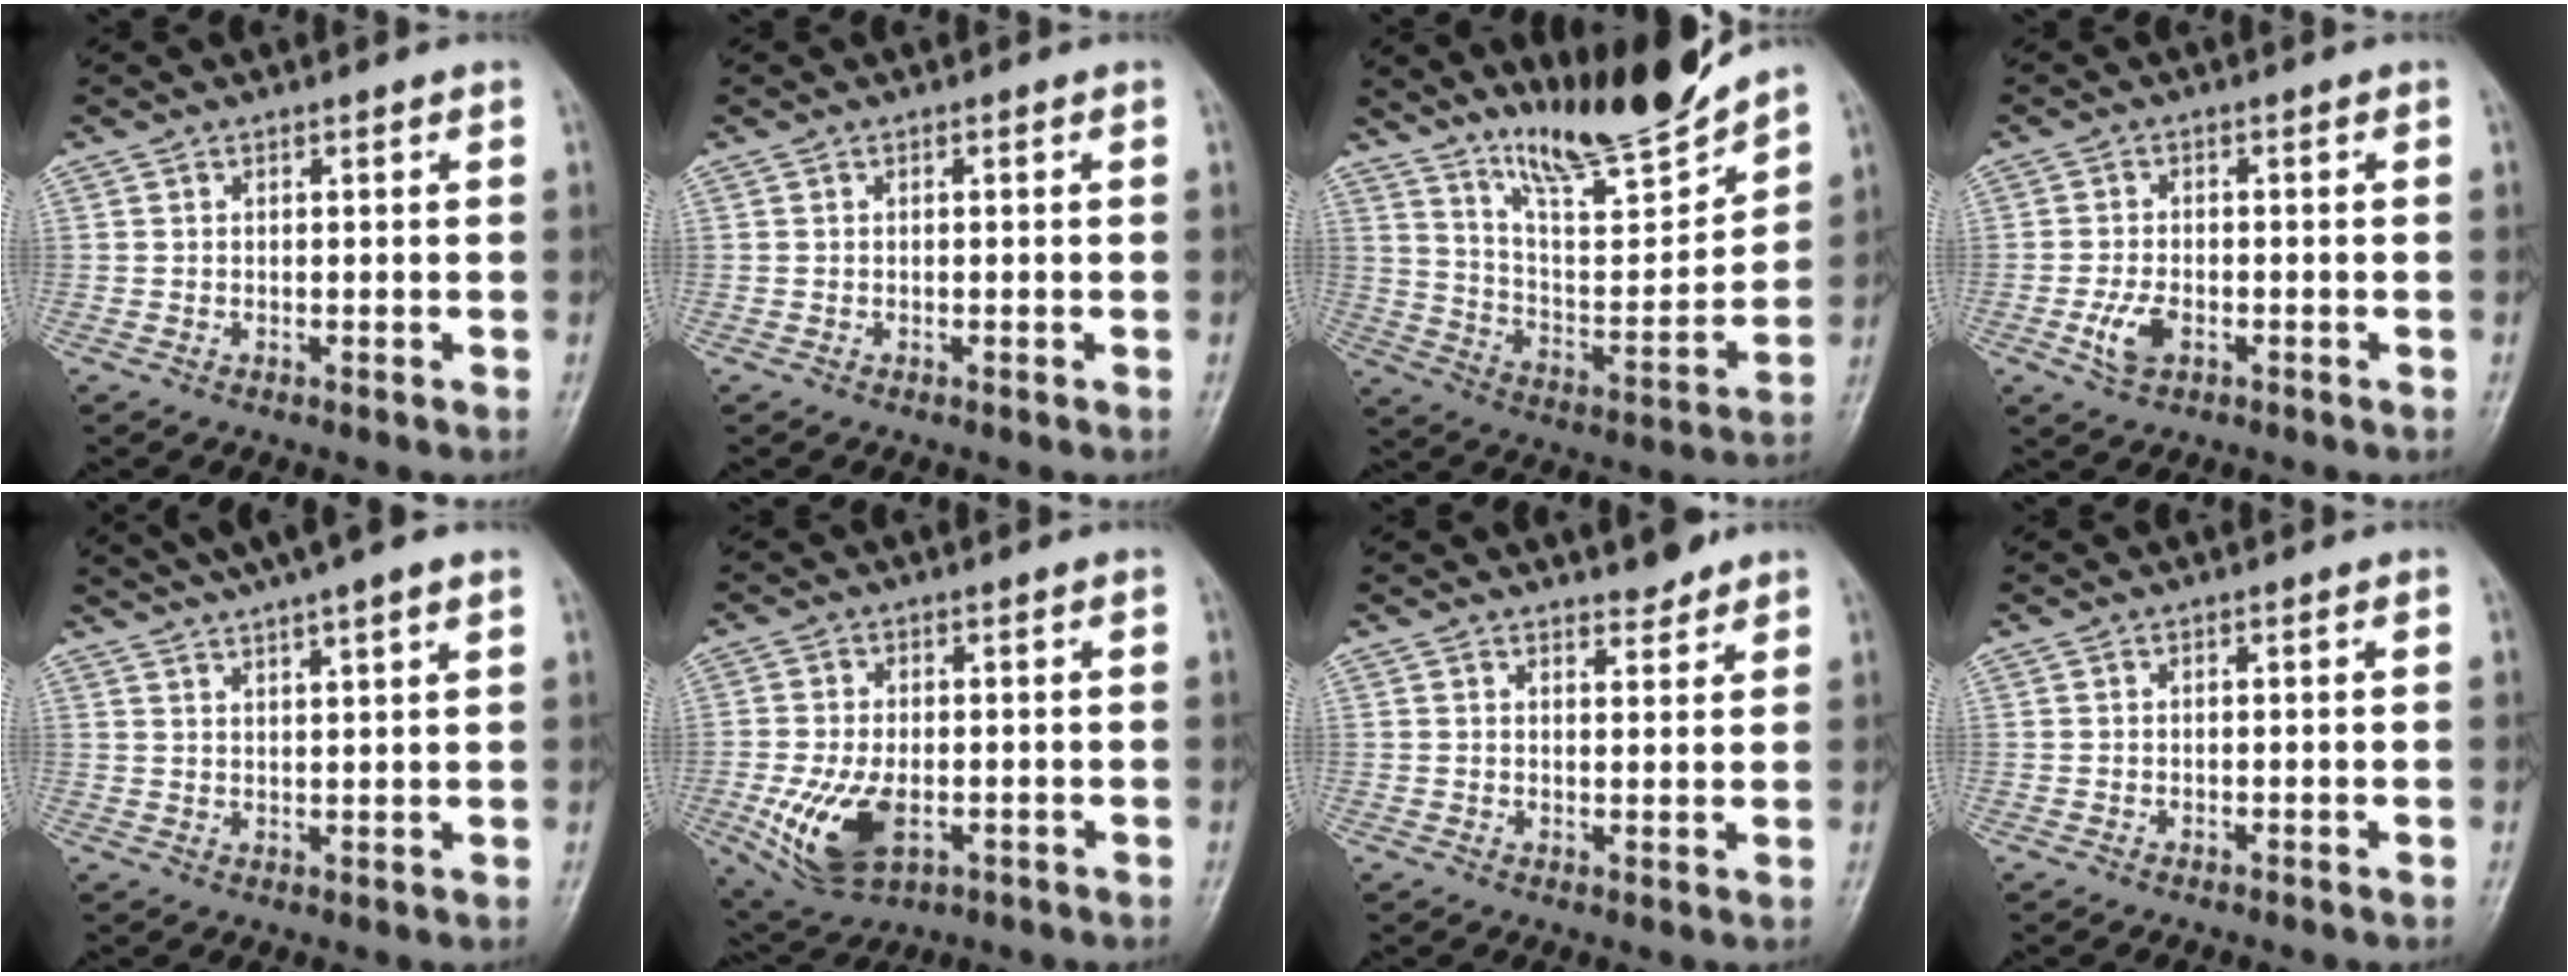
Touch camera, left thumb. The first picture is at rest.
{"total": 0.0}
{"total": 16.5, "force": [14.2, 2.1, 8.1], "torque": [-0.107, -0.093, 0.253]}
{"total": 4.1, "force": [-1.4, 2.3, 3.1], "torque": [-0.068, 0.003, -0.024]}
{"total": 11.2, "force": [8.5, 1.3, 7.1], "torque": [-0.107, 0.009, 0.125]}
{"total": 10.9, "force": [-2.6, 6.1, 8.6], "torque": [-0.167, -0.008, -0.031]}
{"total": 2.9, "force": [2.7, 0.9, 0.8], "torque": [0.001, -0.021, 0.039]}
{"total": 0.0}